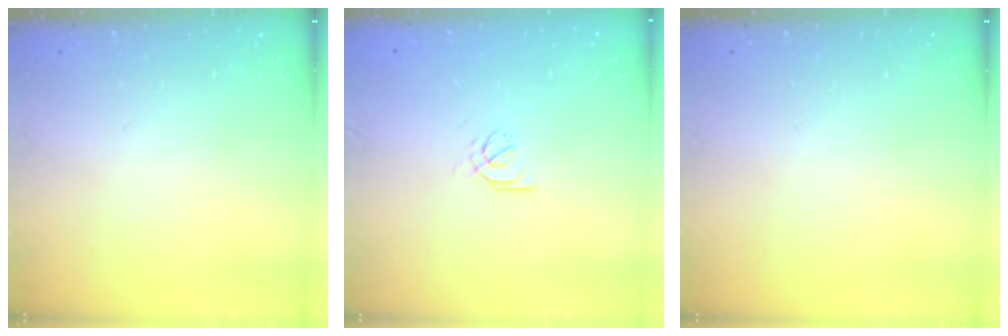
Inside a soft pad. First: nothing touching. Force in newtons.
{"total": 2.6, "press": 2.5, "slide": 0.6}
{"total": 0.0}